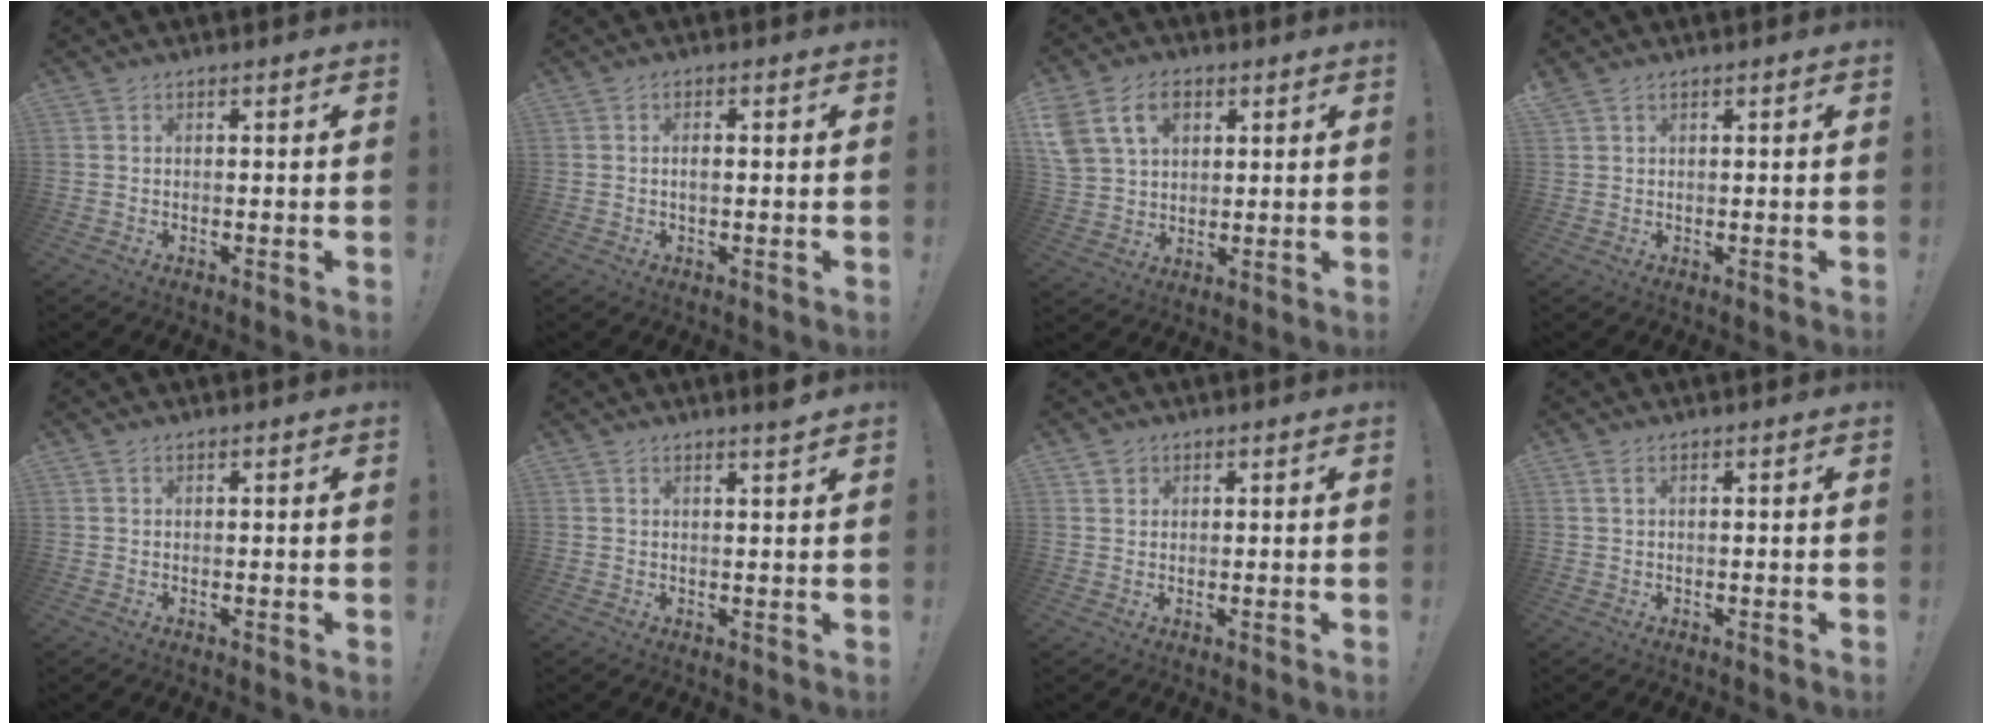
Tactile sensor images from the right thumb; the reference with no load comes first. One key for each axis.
{"total": 1.8, "fx": -0.3, "fy": 0.6, "fz": 1.6, "tx": -0.030, "ty": 0.003, "tz": -0.007}
{"total": 13.3, "fx": 5.6, "fy": 9.5, "fz": 7.5, "tx": -0.132, "ty": -0.013, "tz": 0.113}
{"total": 0.9, "fx": 0.7, "fy": 0.4, "fz": 0.5, "tx": -0.004, "ty": -0.003, "tz": 0.011}
{"total": 0.5, "fx": 0.4, "fy": 0.3, "fz": 0.1, "tx": -0.001, "ty": 0.000, "tz": 0.007}
{"total": 2.4, "fx": 1.9, "fy": -0.3, "fz": 1.4, "tx": -0.014, "ty": -0.015, "tz": 0.030}
{"total": 1.8, "fx": 1.2, "fy": 1.3, "fz": 0.1, "tx": 0.009, "ty": -0.006, "tz": 0.021}
{"total": 1.6, "fx": 0.6, "fy": 0.4, "fz": 1.4, "tx": -0.032, "ty": 0.004, "tz": 0.012}